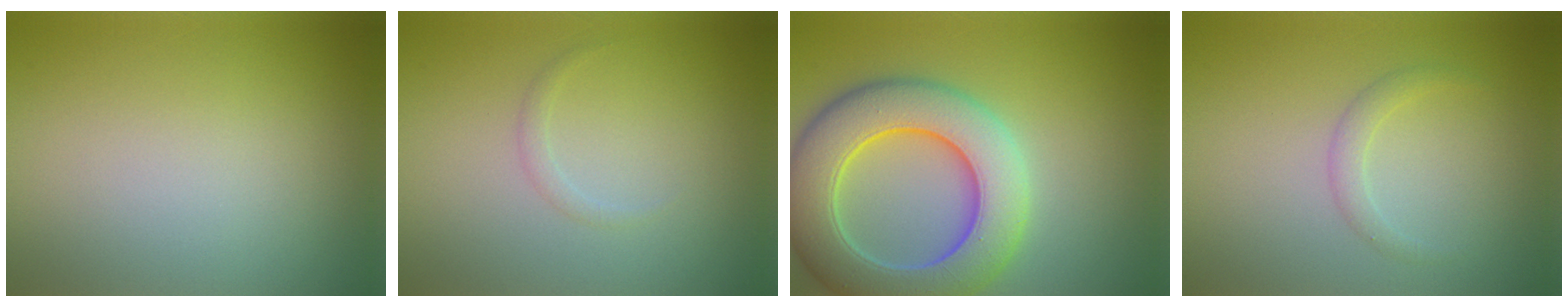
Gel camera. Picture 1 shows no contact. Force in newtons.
{"total": 0.7, "press": 0.7, "slide": 0.0}
{"total": 10.3, "press": 10.3, "slide": 0.4}
{"total": 0.9, "press": 0.9, "slide": 0.0}